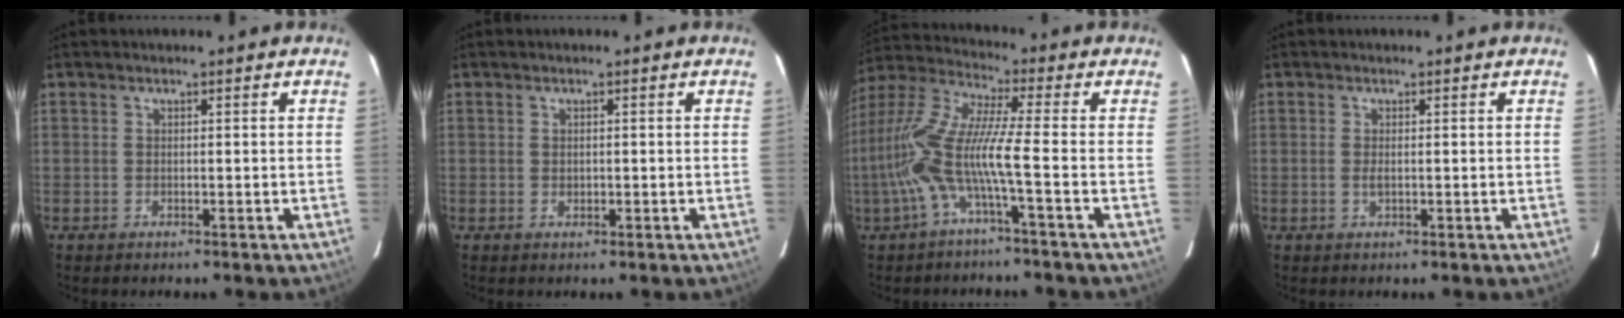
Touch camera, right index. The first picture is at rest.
{"total": 0.8, "force": [-0.1, 0.7, 0.4], "torque": [-0.003, 0.000, 0.001]}
{"total": 12.2, "force": [-3.9, -0.1, 11.6], "torque": [-0.233, -0.001, -0.079]}
{"total": 1.2, "force": [-0.2, 0.4, 1.1], "torque": [-0.023, -0.001, -0.003]}